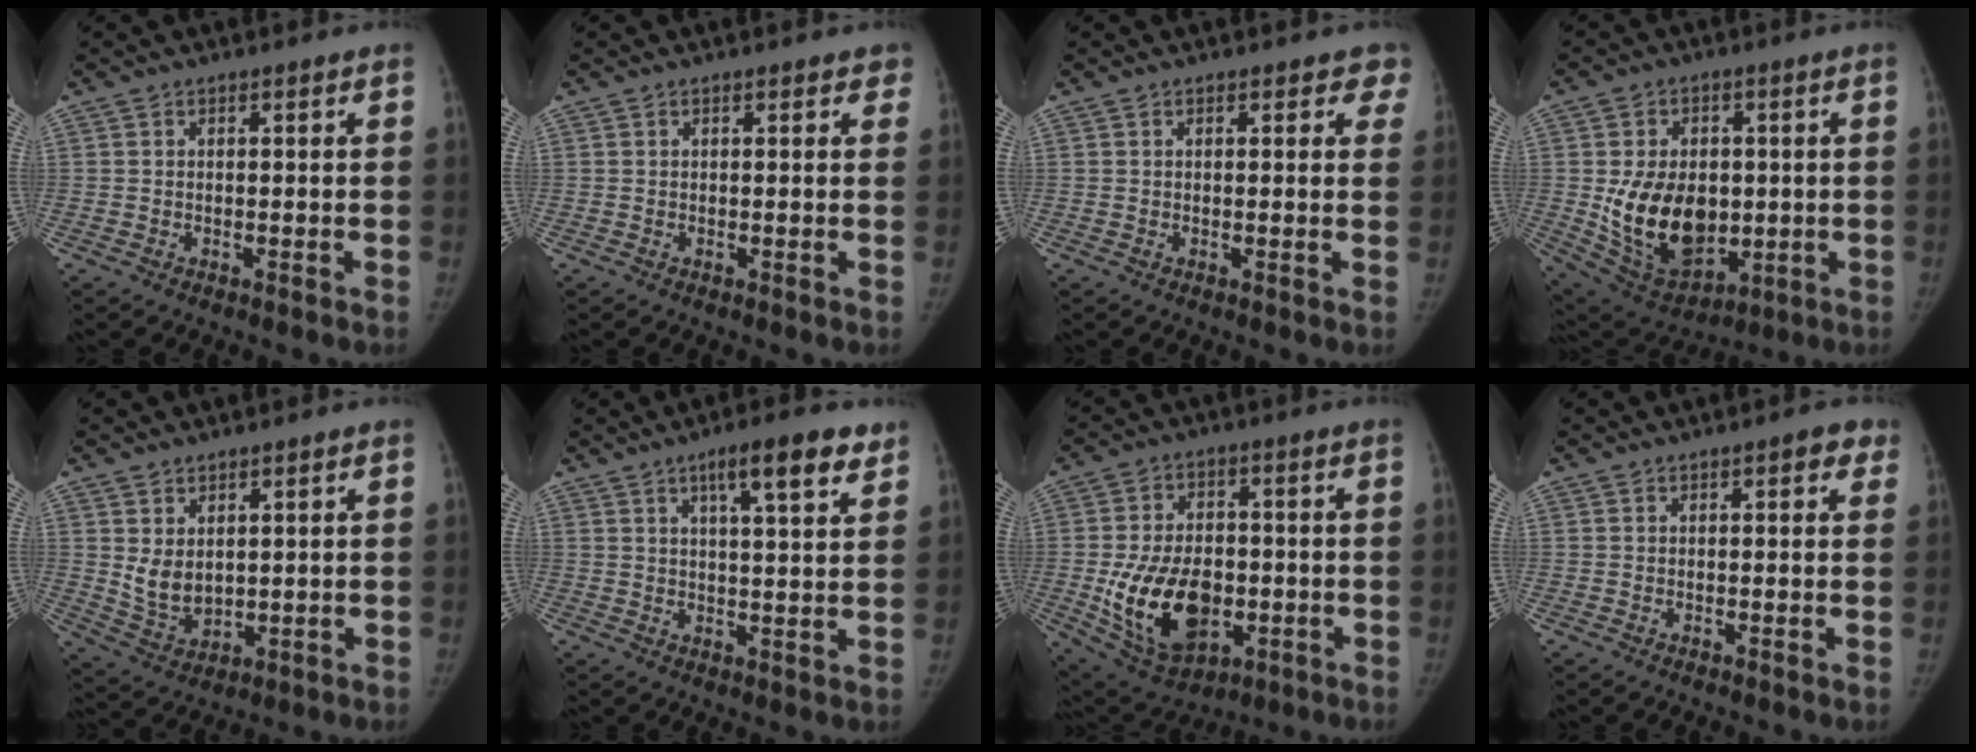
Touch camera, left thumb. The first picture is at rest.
{"total": 1.9, "force": [1.3, 0.9, 1.1], "torque": [0.010, 0.002, 0.008]}
{"total": 3.4, "force": [2.4, 1.6, 1.8], "torque": [0.016, -0.003, 0.014]}
{"total": 16.7, "force": [-0.8, 11.7, 11.9], "torque": [-0.156, -0.012, 0.017]}
{"total": 6.1, "force": [1.7, 4.3, 3.9], "torque": [-0.052, -0.023, 0.050]}
{"total": 9.6, "force": [5.7, 2.1, 7.4], "torque": [-0.094, -0.022, 0.081]}
{"total": 17.5, "force": [-3.5, 11.4, 12.8], "torque": [-0.193, 0.002, -0.037]}
{"total": 3.3, "force": [1.7, 1.3, 2.5], "torque": [-0.013, 0.000, 0.013]}